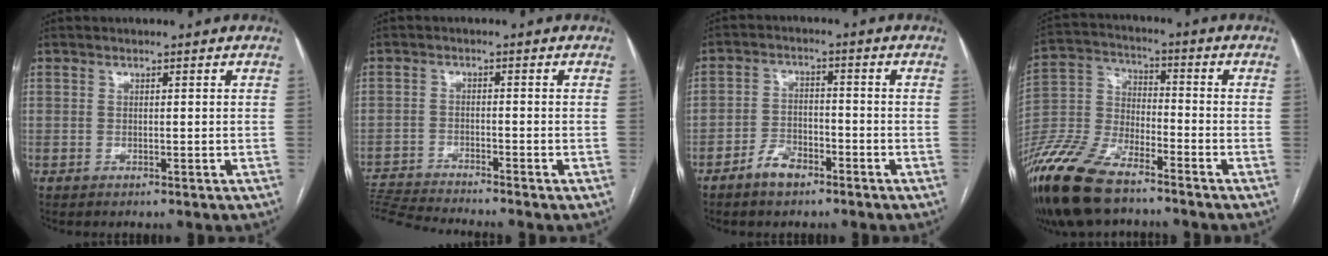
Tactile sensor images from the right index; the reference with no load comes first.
{"total": 7.3, "force": [-6.9, -1.9, 1.3], "torque": [-0.022, -0.011, -0.125]}
{"total": 4.6, "force": [-3.2, 2.5, 2.2], "torque": [-0.040, 0.006, -0.057]}
{"total": 15.3, "force": [-11.6, 5.0, 8.7], "torque": [-0.189, -0.013, -0.225]}